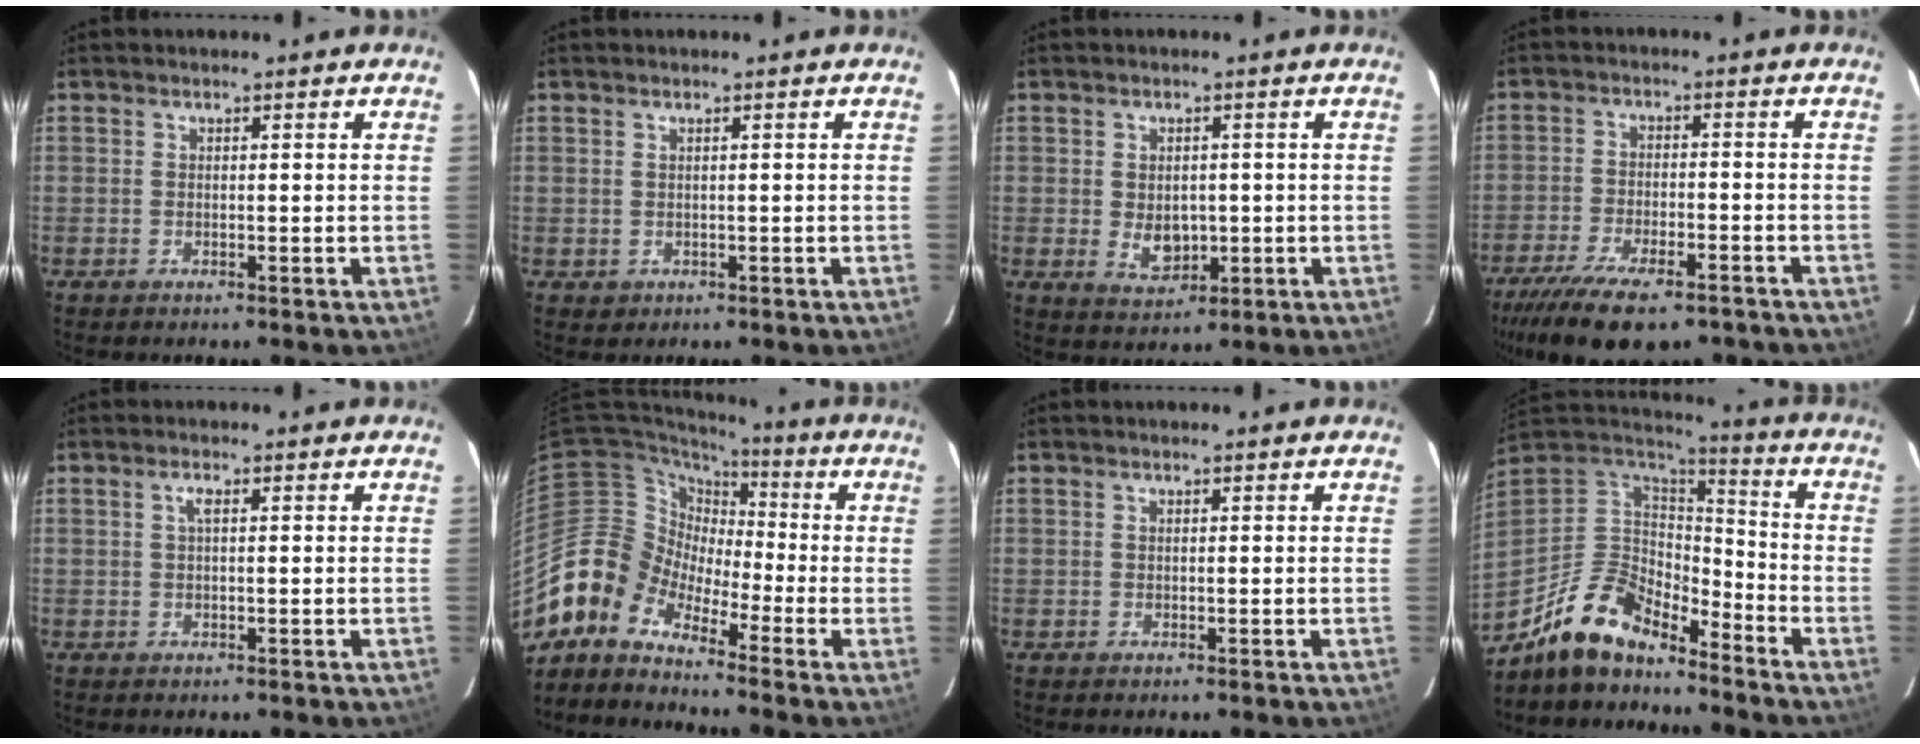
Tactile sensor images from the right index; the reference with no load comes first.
{"total": 1.2, "force": [0.2, 1.1, 0.2], "torque": [0.003, 0.003, 0.007]}
{"total": 5.2, "force": [-0.5, 3.8, 3.5], "torque": [-0.060, -0.007, 0.002]}
{"total": 16.6, "force": [-12.4, 5.7, 9.5], "torque": [-0.200, -0.040, -0.197]}
{"total": 1.2, "force": [0.3, 0.2, 1.2], "torque": [-0.023, 0.004, 0.003]}
{"total": 7.9, "force": [-5.8, 5.4, 0.2], "torque": [-0.010, 0.037, -0.142]}
{"total": 0.0}
{"total": 14.9, "force": [-12.0, 5.3, 6.9], "torque": [-0.148, 0.004, -0.229]}